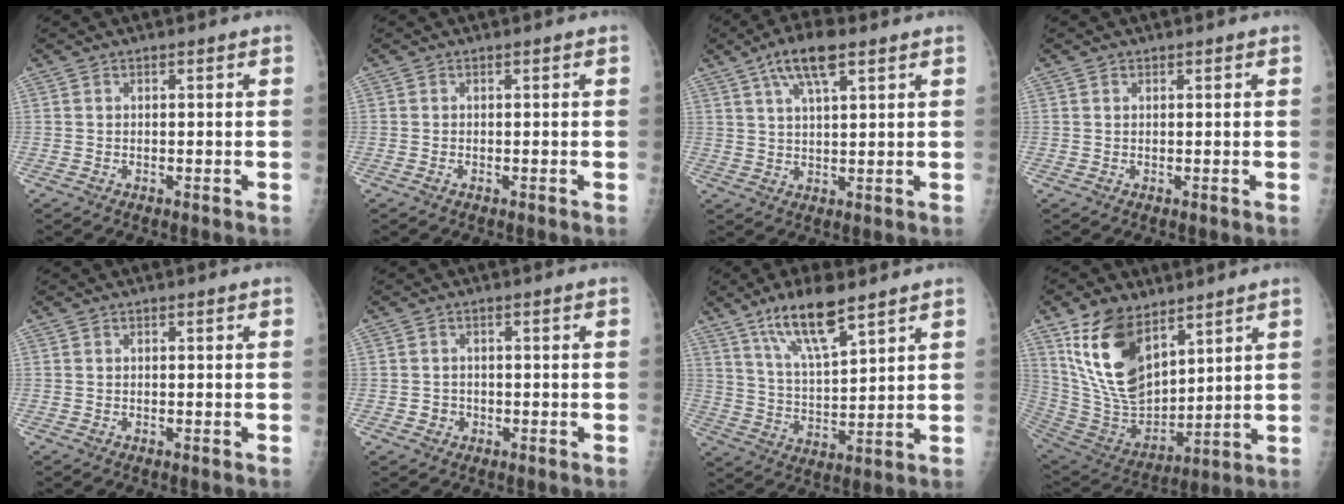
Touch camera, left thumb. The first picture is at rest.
{"total": 0.6, "force": [-0.3, 0.3, 0.5], "torque": [-0.009, -0.001, -0.006]}
{"total": 8.5, "force": [4.8, 2.9, 6.5], "torque": [-0.109, -0.003, 0.087]}
{"total": 0.7, "force": [0.3, 0.6, 0.2], "torque": [0.003, 0.001, 0.006]}
{"total": 0.0}
{"total": 2.1, "force": [-0.6, 1.9, 0.5], "torque": [0.010, 0.008, -0.008]}
{"total": 12.2, "force": [8.2, 3.4, 8.4], "torque": [-0.135, -0.041, 0.157]}
{"total": 18.4, "force": [10.3, 10.0, 11.6], "torque": [-0.178, -0.054, 0.214]}